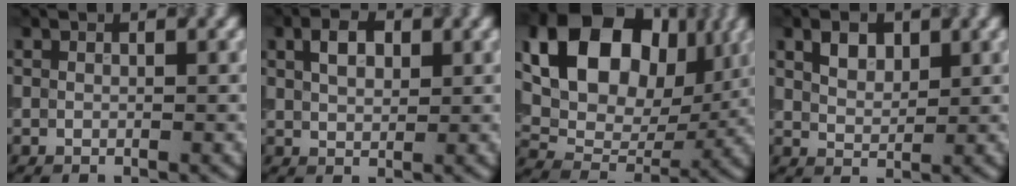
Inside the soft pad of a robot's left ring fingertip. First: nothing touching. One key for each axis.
{"total": 2.8, "fx": 1.0, "fy": 1.8, "fz": 2.0, "tx": -0.038, "ty": 0.005, "tz": 0.018}
{"total": 15.2, "fx": 5.3, "fy": 10.6, "fz": 9.5, "tx": -0.168, "ty": 0.040, "tz": 0.090}
{"total": 2.5, "fx": 1.3, "fy": 1.5, "fz": 1.5, "tx": -0.027, "ty": 0.003, "tz": 0.025}